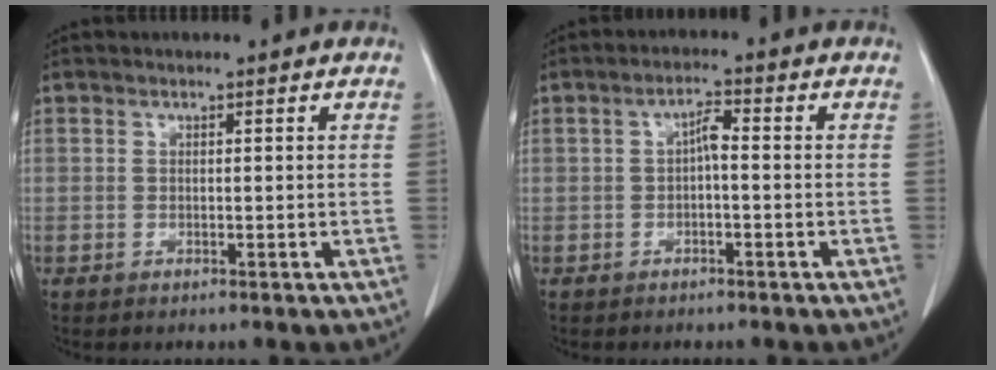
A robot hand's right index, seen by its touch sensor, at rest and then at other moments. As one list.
[{"total": 2.6, "force": [-0.3, 0.7, 2.5], "torque": [-0.043, 0.009, -0.005]}]